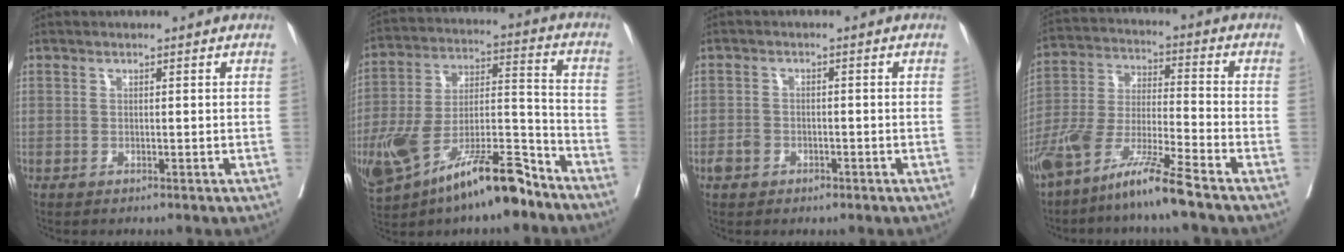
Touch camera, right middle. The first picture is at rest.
{"total": 19.3, "force": [-12.3, 4.7, 14.1], "torque": [-0.268, -0.012, -0.217]}
{"total": 2.4, "force": [-1.2, 1.8, 1.2], "torque": [-0.021, 0.004, -0.015]}
{"total": 11.7, "force": [-8.5, -0.3, 8.1], "torque": [-0.166, -0.024, -0.167]}